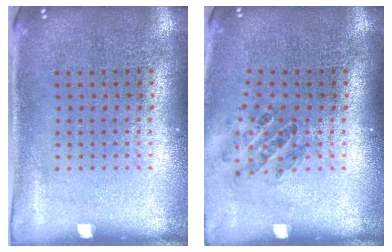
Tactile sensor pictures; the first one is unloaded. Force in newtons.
{"total": 0.9, "press": 0.9, "slide": 0.2}